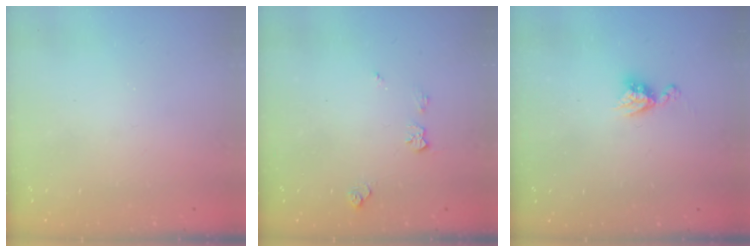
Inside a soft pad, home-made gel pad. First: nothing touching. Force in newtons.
{"total": 5.9, "press": 5.9, "slide": 0.8}
{"total": 5.3, "press": 5.3, "slide": 0.5}